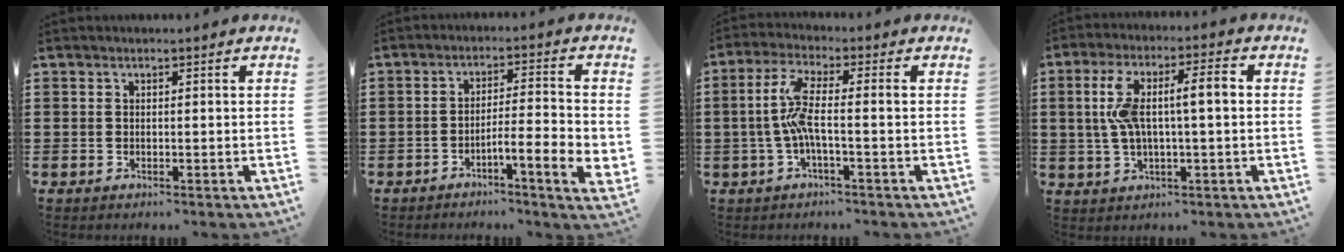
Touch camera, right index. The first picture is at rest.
{"total": 6.0, "force": [-2.8, 0.7, 5.2], "torque": [-0.085, -0.004, -0.048]}
{"total": 6.7, "force": [-1.0, 1.1, 6.5], "torque": [-0.146, -0.010, -0.028]}
{"total": 8.6, "force": [0.9, 2.2, 8.3], "torque": [-0.168, 0.006, 0.006]}